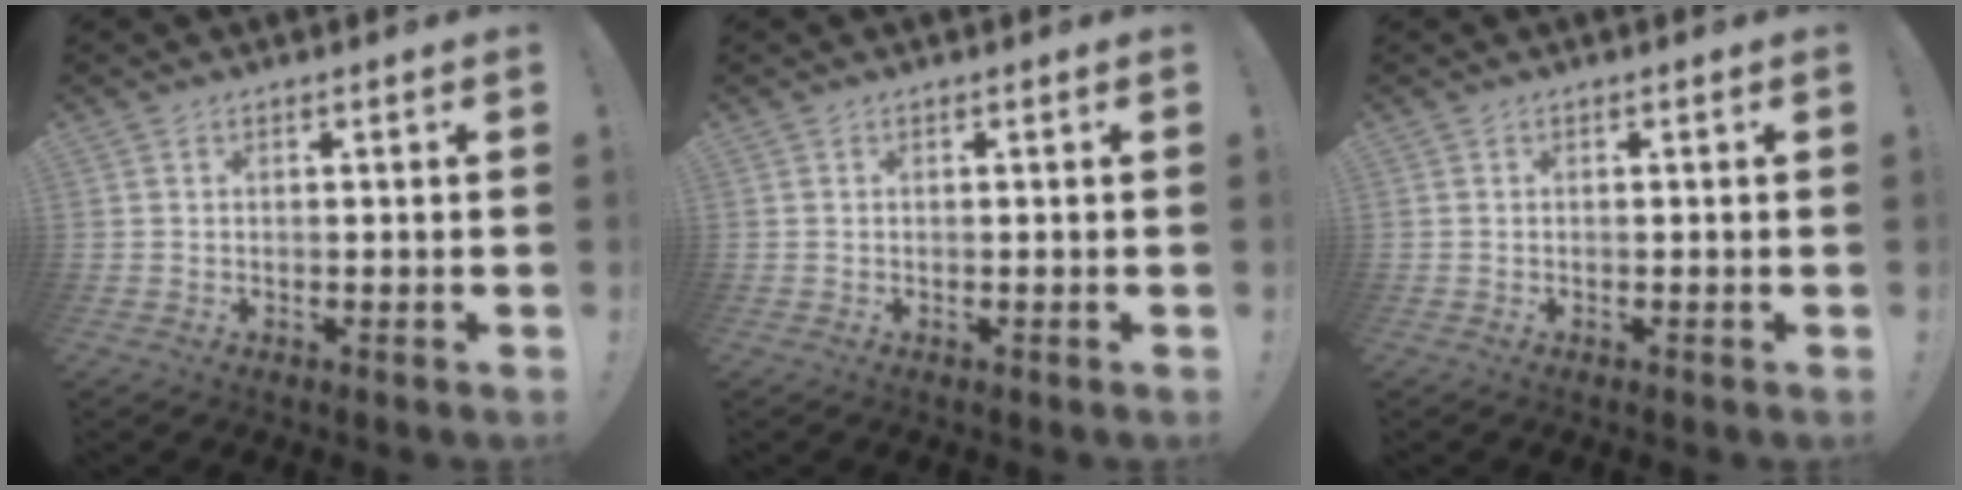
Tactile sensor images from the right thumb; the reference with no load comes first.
{"total": 0.0}
{"total": 0.0}